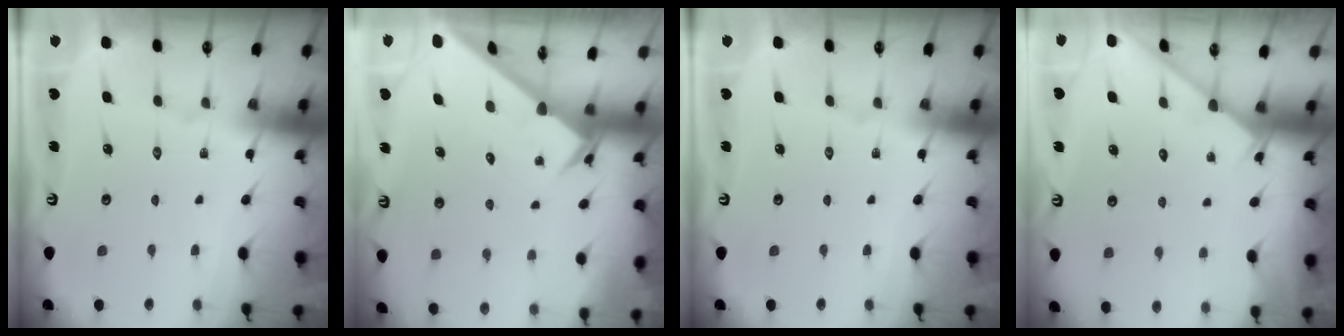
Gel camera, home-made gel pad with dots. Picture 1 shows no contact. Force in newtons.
{"total": 2.9, "press": 2.9, "slide": 0.1}
{"total": 0.0}
{"total": 2.3, "press": 2.3, "slide": 0.2}